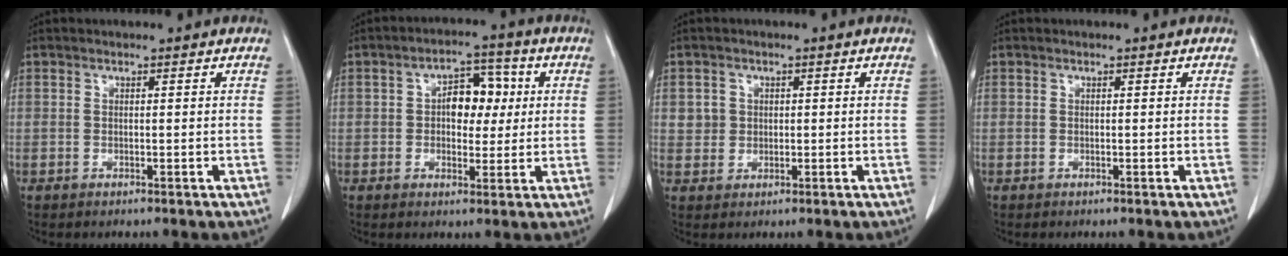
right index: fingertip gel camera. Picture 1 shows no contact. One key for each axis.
{"total": 6.8, "fx": 0.9, "fy": 4.1, "fz": 5.3, "tx": -0.077, "ty": 0.023, "tz": 0.014}
{"total": 2.7, "fx": 0.6, "fy": 2.6, "fz": 0.5, "tx": -0.001, "ty": 0.004, "tz": 0.013}
{"total": 0.0}